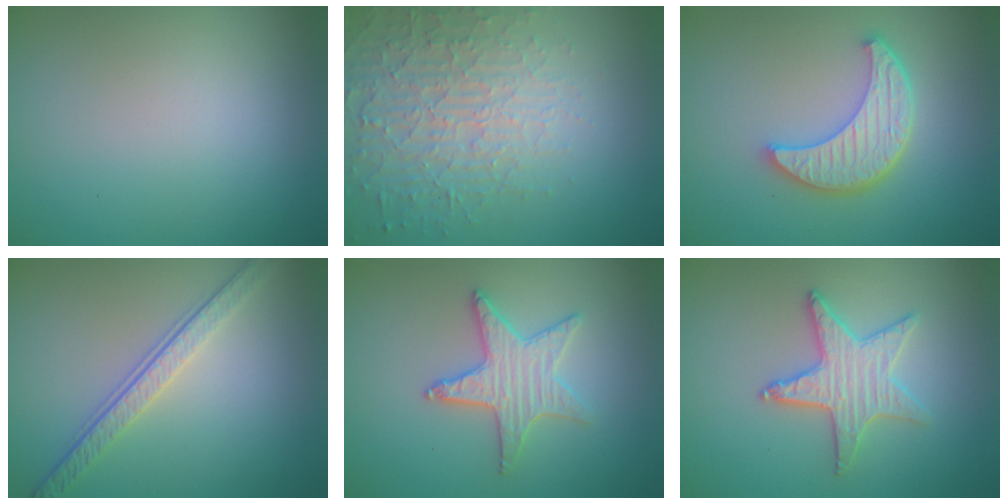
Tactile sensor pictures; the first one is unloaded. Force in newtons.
{"total": 5.3, "press": 4.6, "slide": 2.5}
{"total": 5.2, "press": 4.1, "slide": 3.3}
{"total": 4.2, "press": 3.0, "slide": 2.9}
{"total": 3.2, "press": 3.2, "slide": 0.2}
{"total": 3.3, "press": 3.3, "slide": 0.3}